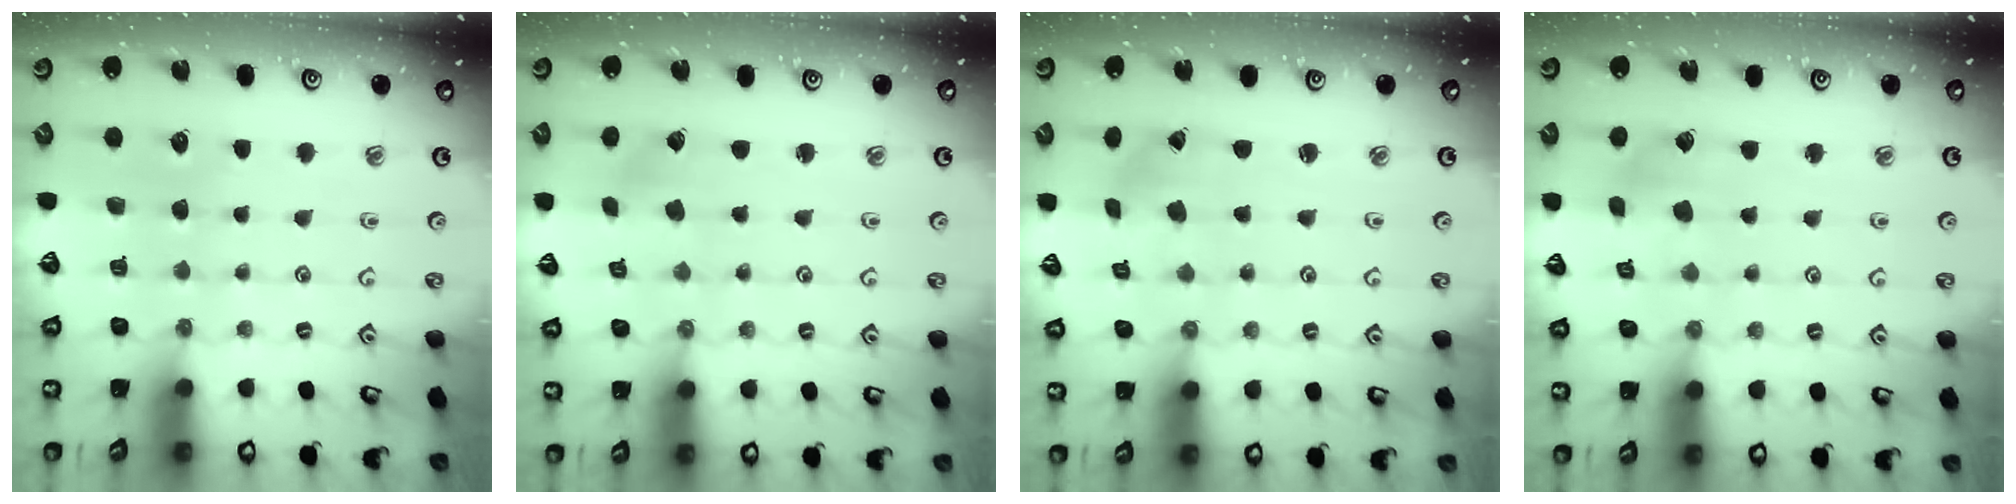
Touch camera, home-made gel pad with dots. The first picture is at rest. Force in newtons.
{"total": 0.6, "press": 0.6, "slide": 0.2}
{"total": 2.7, "press": 2.3, "slide": 1.3}
{"total": 4.0, "press": 3.9, "slide": 0.5}